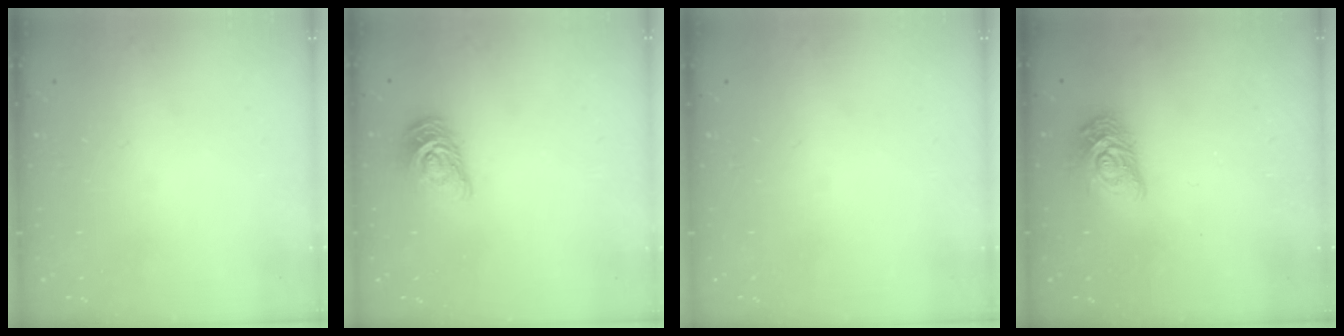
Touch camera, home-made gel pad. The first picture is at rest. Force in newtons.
{"total": 10.7, "press": 10.7, "slide": 0.6}
{"total": 0.0}
{"total": 10.6, "press": 10.6, "slide": 0.4}